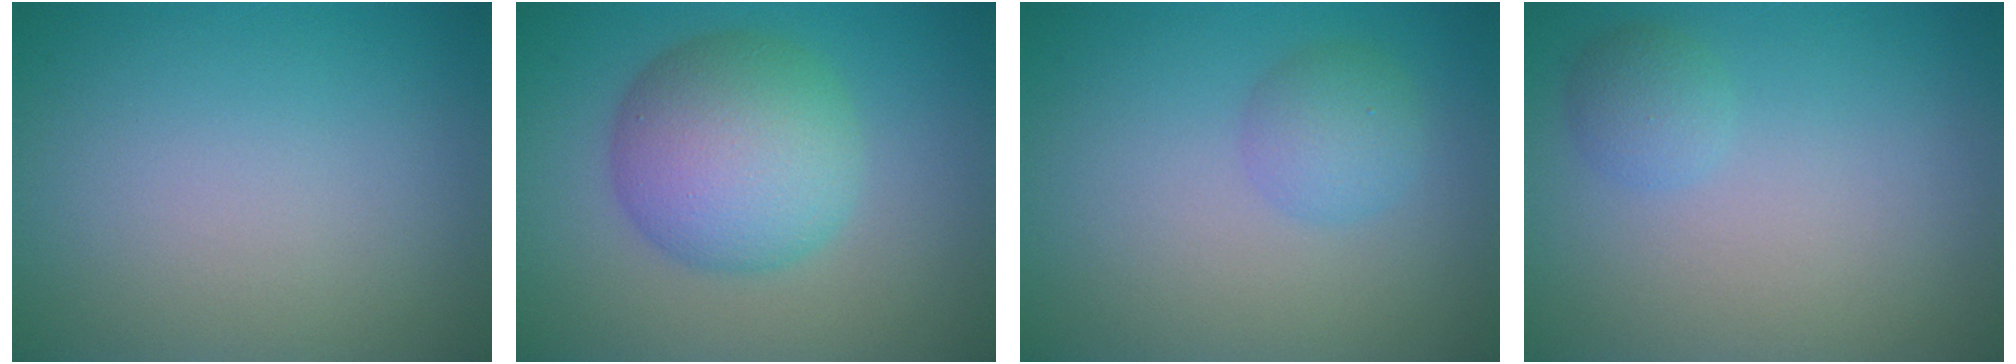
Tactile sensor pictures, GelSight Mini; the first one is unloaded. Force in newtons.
{"total": 7.5, "press": 7.5, "slide": 0.0}
{"total": 2.2, "press": 2.2, "slide": 0.0}
{"total": 1.5, "press": 1.5, "slide": 0.1}